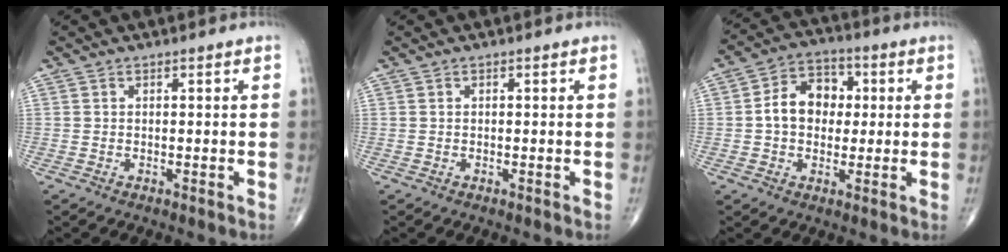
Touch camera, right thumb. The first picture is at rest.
{"total": 0.0}
{"total": 9.5, "force": [0.6, 7.3, 6.1], "torque": [-0.074, 0.023, 0.001]}